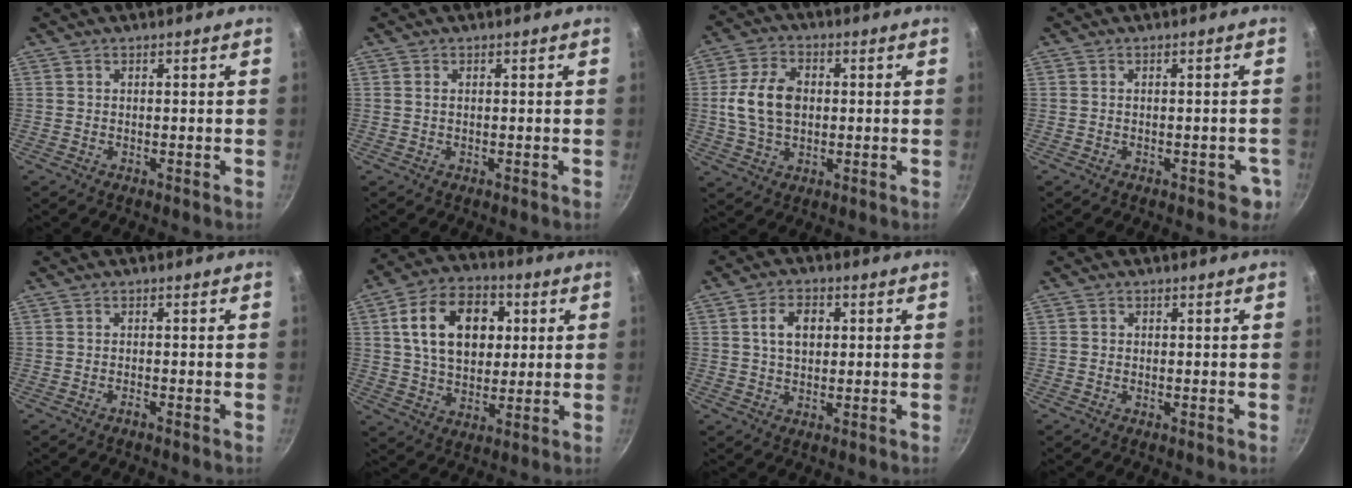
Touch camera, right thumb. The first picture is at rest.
{"total": 0.8, "force": [0.2, 0.5, 0.5], "torque": [-0.010, 0.002, 0.002]}
{"total": 10.6, "force": [0.5, 7.3, 7.6], "torque": [-0.132, 0.014, 0.005]}
{"total": 3.2, "force": [-1.3, 1.8, 2.3], "torque": [-0.012, 0.013, -0.009]}
{"total": 0.6, "force": [-0.6, 0.0, 0.3], "torque": [-0.007, 0.005, -0.013]}
{"total": 17.2, "force": [4.0, 11.8, 11.9], "torque": [-0.165, 0.009, 0.059]}
{"total": 6.3, "force": [1.3, 4.3, 4.4], "torque": [-0.057, 0.006, 0.020]}
{"total": 0.7, "force": [-0.1, 0.7, 0.1], "torque": [0.001, 0.002, -0.004]}